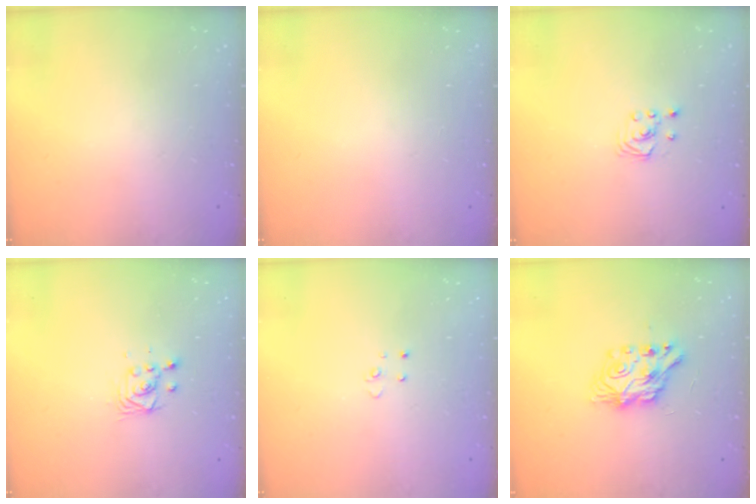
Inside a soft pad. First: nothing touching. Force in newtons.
{"total": 0.0}
{"total": 1.8, "press": 1.8, "slide": 0.2}
{"total": 3.1, "press": 3.1, "slide": 0.3}
{"total": 2.6, "press": 2.6, "slide": 0.2}
{"total": 7.1, "press": 7.1, "slide": 0.3}